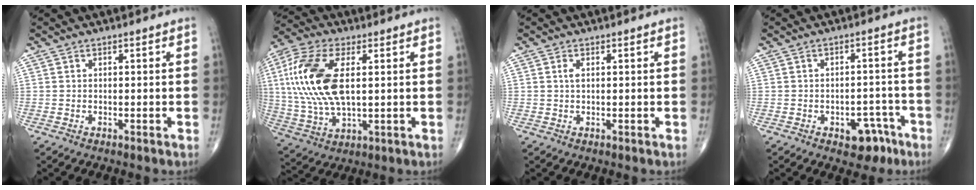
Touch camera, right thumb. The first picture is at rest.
{"total": 18.3, "force": [3.0, 9.0, 15.6], "torque": [-0.344, -0.001, 0.057]}
{"total": 1.0, "force": [0.2, 0.4, 0.8], "torque": [-0.020, 0.003, 0.005]}
{"total": 6.3, "force": [-3.4, 3.9, 3.6], "torque": [-0.019, 0.031, -0.040]}